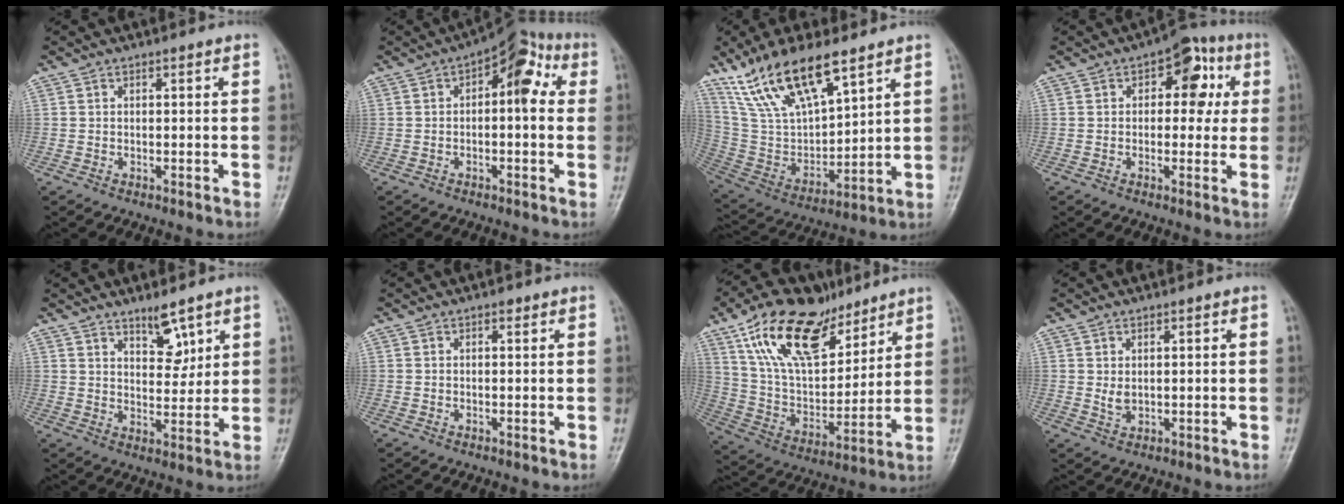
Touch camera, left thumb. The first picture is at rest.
{"total": 9.5, "force": [1.7, 4.6, 8.1], "torque": [-0.079, 0.032, 0.012]}
{"total": 18.2, "force": [12.1, 6.6, 11.8], "torque": [-0.198, -0.044, 0.246]}
{"total": 9.6, "force": [2.3, 5.8, 7.3], "torque": [-0.043, 0.013, 0.020]}
{"total": 6.2, "force": [4.0, 2.6, 3.9], "torque": [-0.041, -0.034, 0.067]}
{"total": 0.8, "force": [0.4, 0.5, 0.4], "torque": [-0.001, 0.000, 0.002]}
{"total": 22.7, "force": [13.5, 11.6, 14.1], "torque": [-0.211, -0.039, 0.251]}
{"total": 2.3, "force": [0.5, 1.6, 1.6], "torque": [-0.023, -0.004, 0.013]}